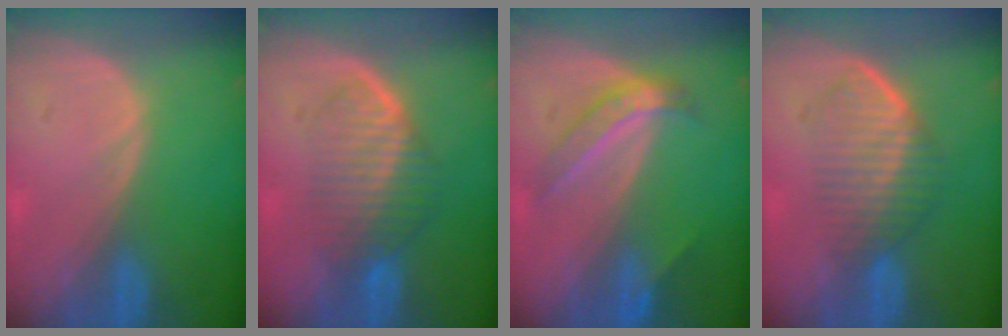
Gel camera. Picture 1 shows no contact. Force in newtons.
{"total": 6.3, "press": 6.2, "slide": 1.3}
{"total": 5.2, "press": 4.8, "slide": 2.2}
{"total": 7.0, "press": 6.1, "slide": 3.4}